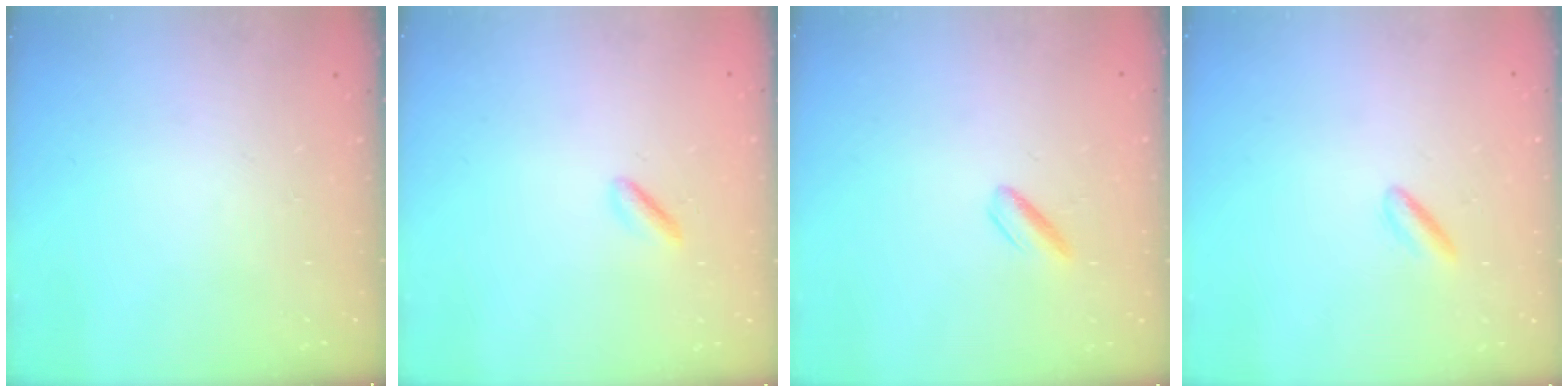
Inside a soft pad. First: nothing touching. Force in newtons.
{"total": 1.5, "press": 1.3, "slide": 0.7}
{"total": 4.2, "press": 3.8, "slide": 1.6}
{"total": 1.8, "press": 1.6, "slide": 0.8}